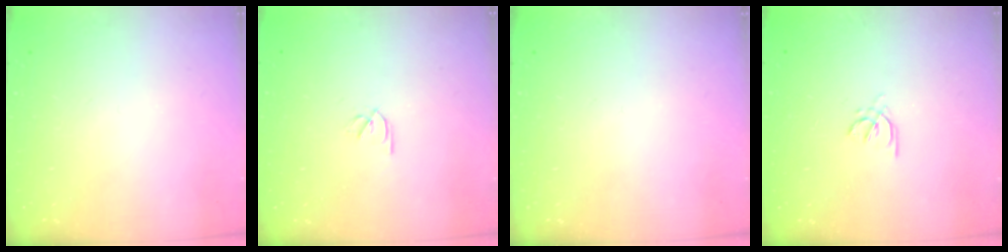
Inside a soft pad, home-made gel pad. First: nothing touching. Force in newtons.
{"total": 1.8, "press": 1.7, "slide": 0.5}
{"total": 0.0}
{"total": 2.0, "press": 1.9, "slide": 0.5}